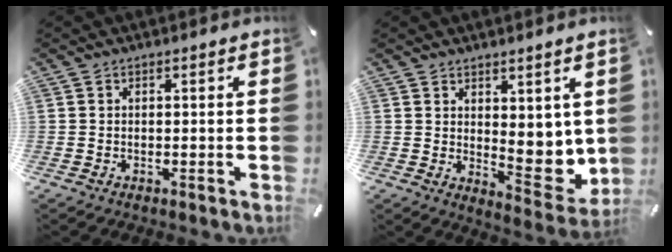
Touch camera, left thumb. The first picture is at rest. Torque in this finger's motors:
{"motor_torque": [1.53, 1.75, 1.17, -0.31, 0.08]}